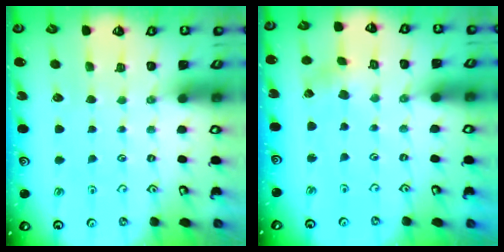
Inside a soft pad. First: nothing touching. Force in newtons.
{"total": 1.6, "press": 1.5, "slide": 0.2}